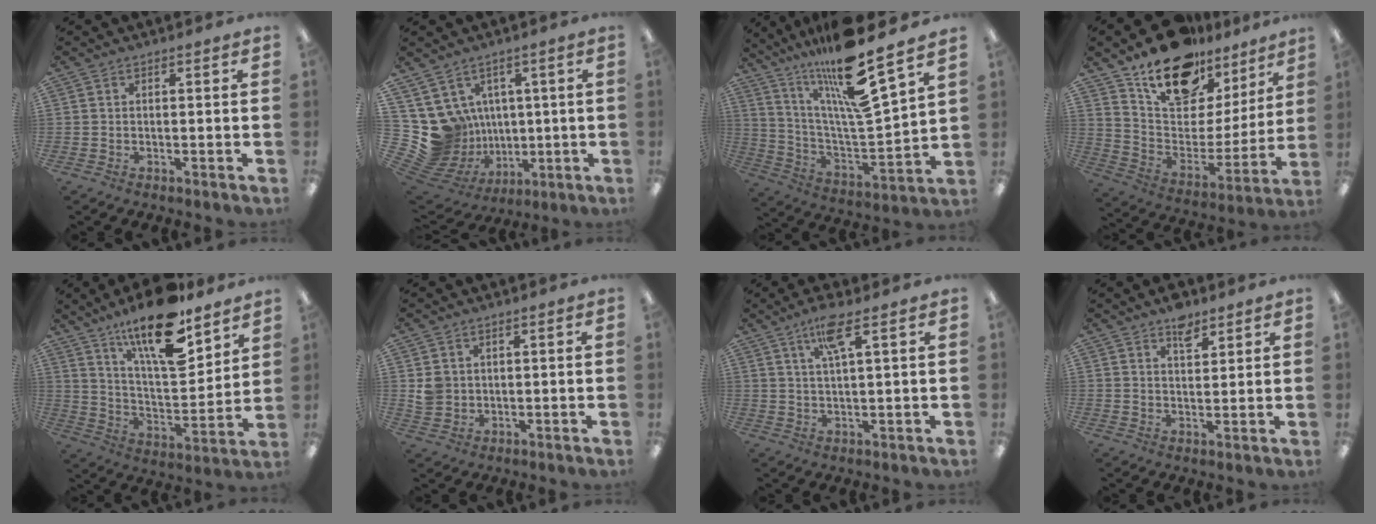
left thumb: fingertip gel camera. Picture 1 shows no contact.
{"total": 12.8, "force": [1.1, 12.3, 3.4], "torque": [-0.114, -0.035, 0.048]}
{"total": 20.4, "force": [15.5, 1.8, 13.1], "torque": [-0.236, -0.111, 0.248]}
{"total": 18.7, "force": [14.0, 9.9, 7.4], "torque": [-0.134, -0.090, 0.252]}
{"total": 18.9, "force": [13.2, 6.3, 12.0], "torque": [-0.205, -0.080, 0.222]}
{"total": 3.6, "force": [1.2, 3.4, 0.7], "torque": [-0.014, 0.004, 0.022]}
{"total": 6.9, "force": [3.9, 1.3, 5.6], "torque": [-0.105, 0.000, 0.061]}
{"total": 5.6, "force": [4.1, 2.7, 2.6], "torque": [-0.029, -0.021, 0.070]}